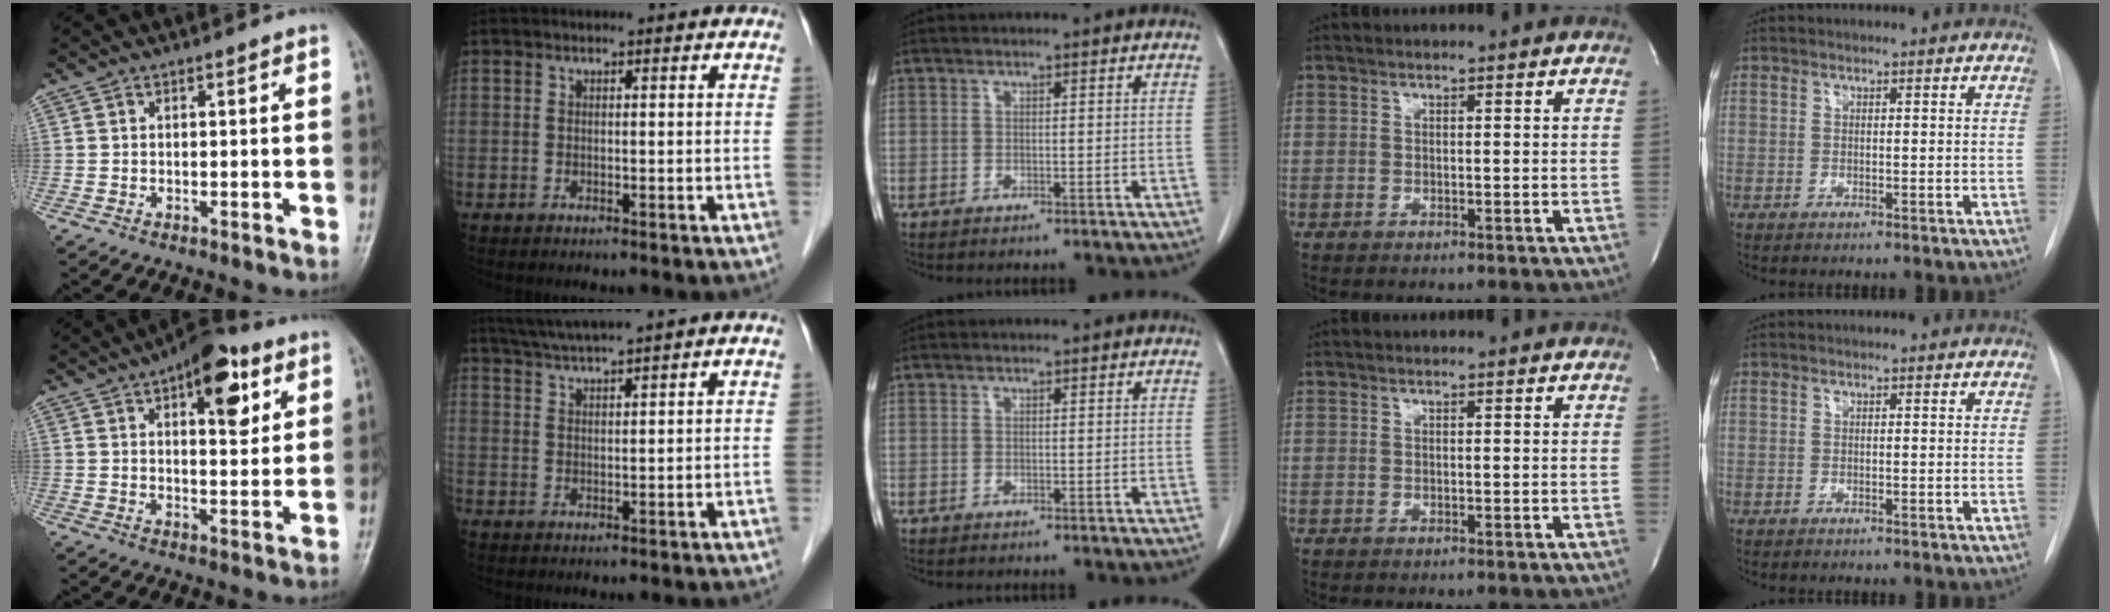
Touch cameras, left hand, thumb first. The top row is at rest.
{"thumb": {"total": 12.7, "force": [5.8, 5.7, 9.7], "torque": [-0.102, -0.017, 0.077]}, "index": {"total": 6.1, "force": [5.3, -1.2, 2.9], "torque": [-0.054, 0.018, 0.097]}}